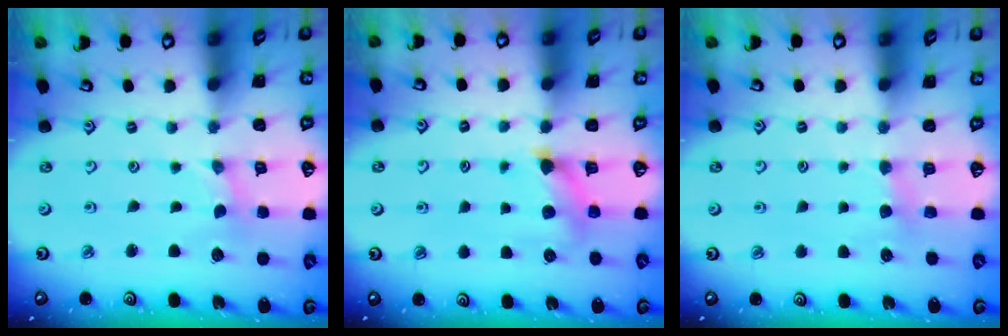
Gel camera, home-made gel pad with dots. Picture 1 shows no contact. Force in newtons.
{"total": 6.5, "press": 6.4, "slide": 0.8}
{"total": 3.7, "press": 3.7, "slide": 0.4}